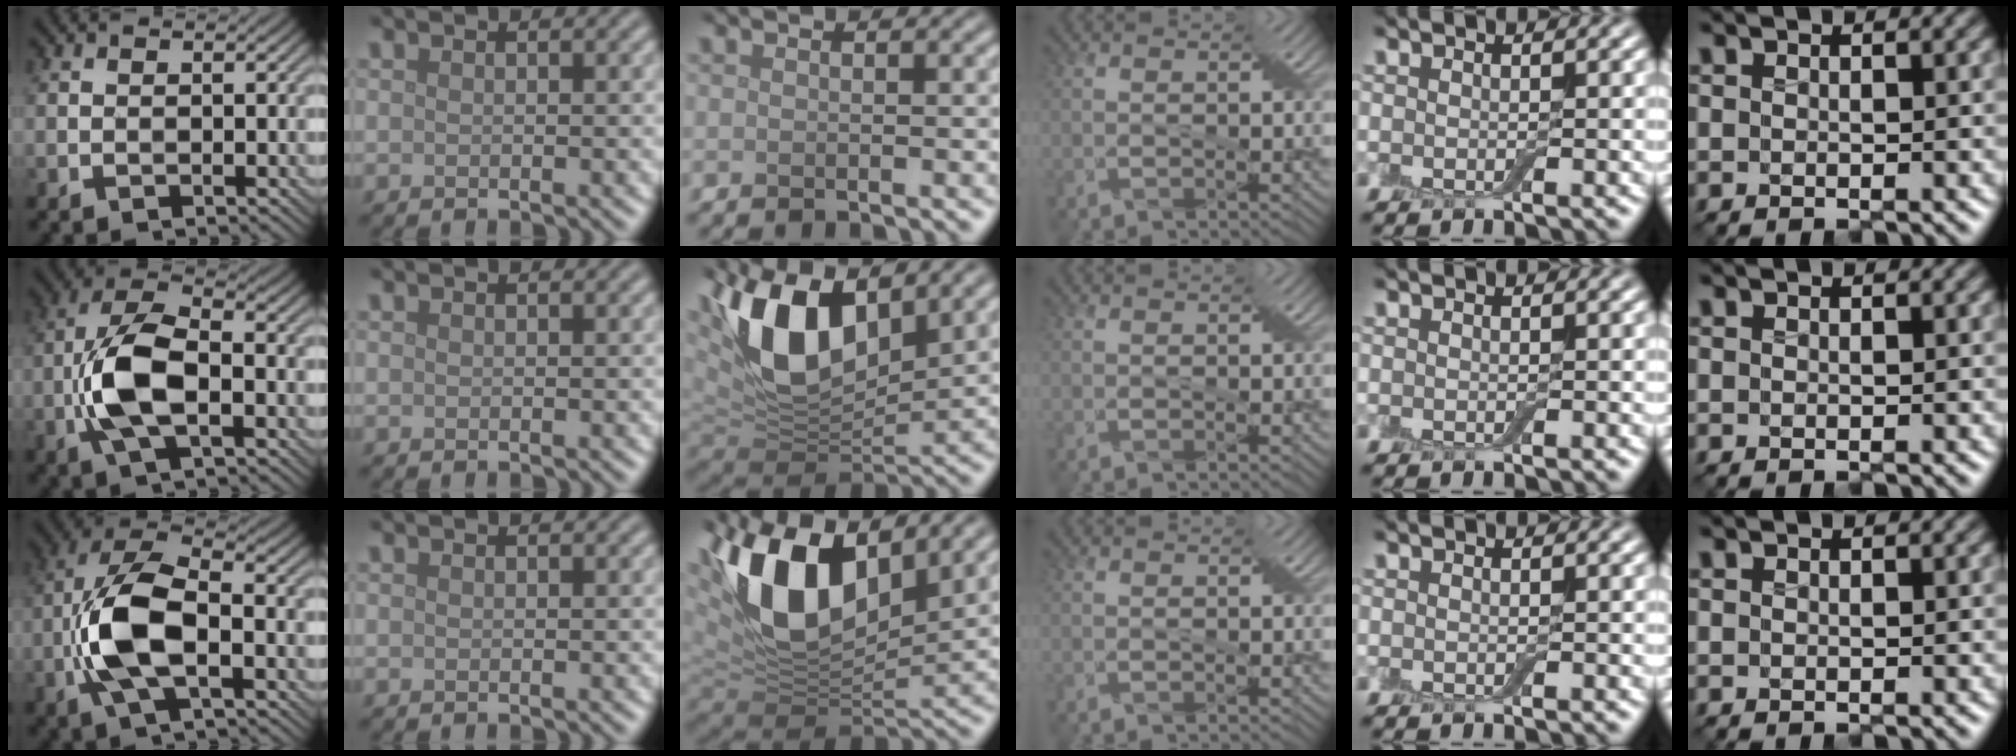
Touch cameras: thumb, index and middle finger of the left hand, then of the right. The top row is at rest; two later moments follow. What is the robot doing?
{"motion": "cut", "object": "cling film"}